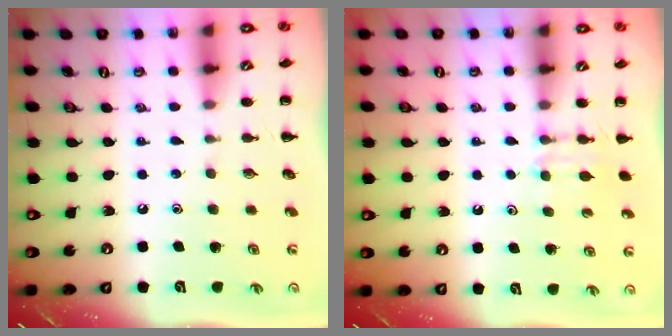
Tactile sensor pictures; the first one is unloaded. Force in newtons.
{"total": 5.0, "press": 4.8, "slide": 1.3}